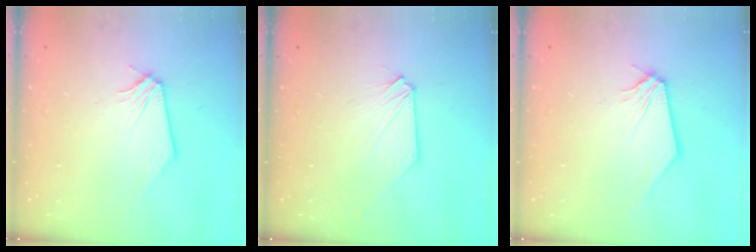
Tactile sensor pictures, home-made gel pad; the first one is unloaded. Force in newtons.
{"total": 0.0}
{"total": 0.0}